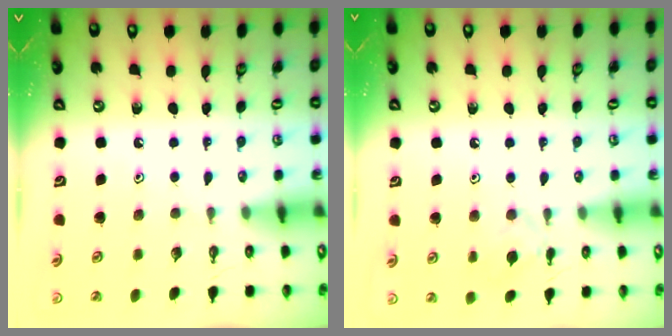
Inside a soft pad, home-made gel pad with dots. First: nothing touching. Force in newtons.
{"total": 5.9, "press": 5.8, "slide": 0.8}